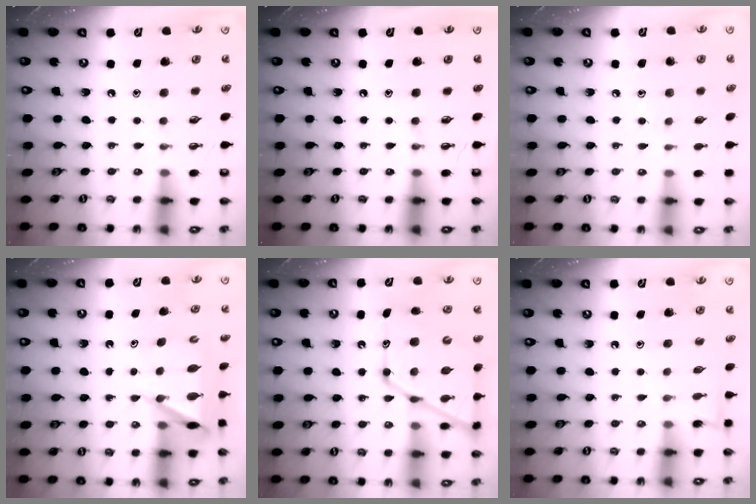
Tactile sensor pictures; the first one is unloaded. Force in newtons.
{"total": 0.0}
{"total": 4.4, "press": 4.4, "slide": 0.4}
{"total": 8.1, "press": 8.1, "slide": 0.3}
{"total": 19.0, "press": 18.9, "slide": 1.7}
{"total": 5.1, "press": 5.1, "slide": 0.5}